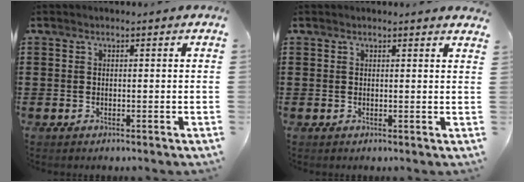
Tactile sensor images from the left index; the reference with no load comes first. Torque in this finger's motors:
{"motor_torque": [0.88, -1.15, 0.00, 0.00]}